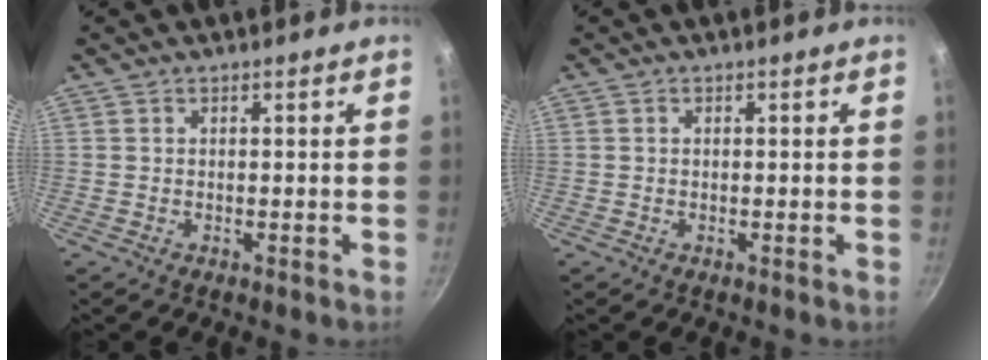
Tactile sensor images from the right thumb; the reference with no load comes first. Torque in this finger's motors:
{"motor_torque": [-0.31, -0.18, 0.00, 0.17, 0.08]}